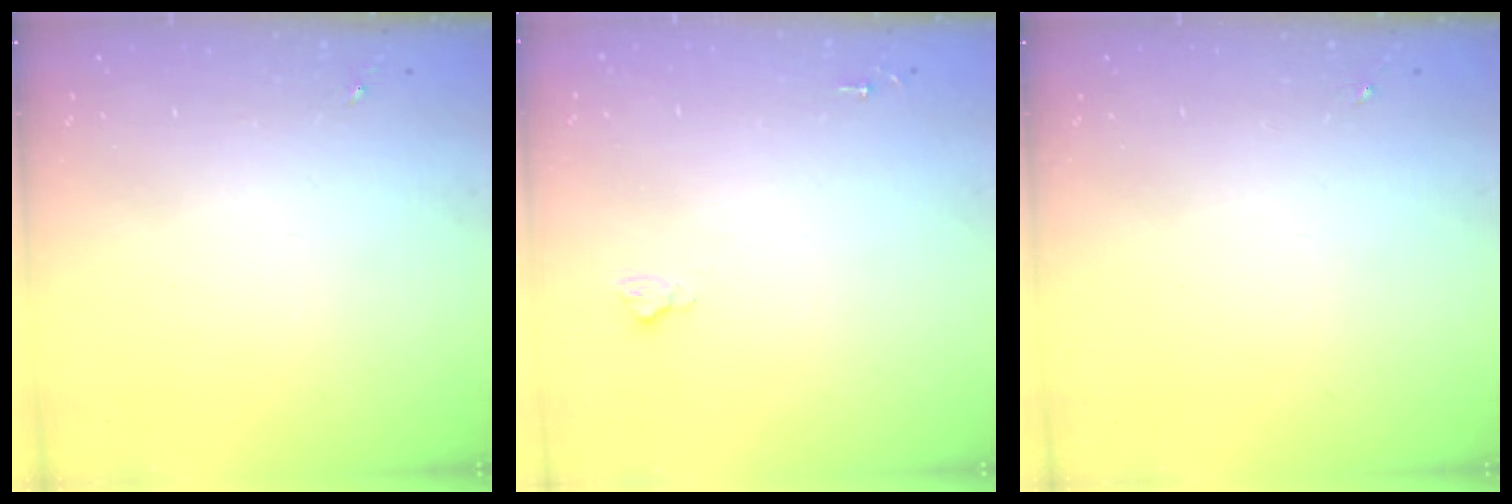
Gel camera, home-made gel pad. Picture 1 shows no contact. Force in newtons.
{"total": 2.6, "press": 2.5, "slide": 0.3}
{"total": 0.0}